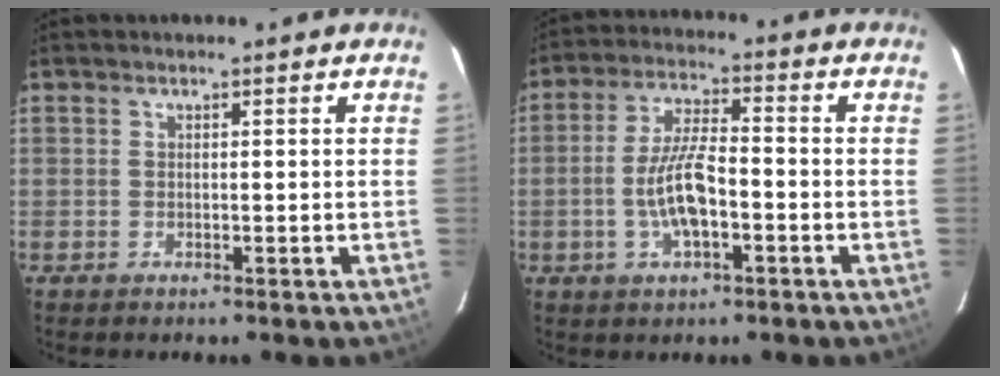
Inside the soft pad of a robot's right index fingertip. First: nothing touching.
{"total": 8.7, "force": [-2.6, 2.7, 7.9], "torque": [-0.159, 0.004, -0.046]}